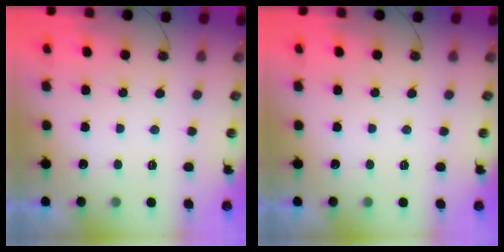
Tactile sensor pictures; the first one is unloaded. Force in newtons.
{"total": 0.0}